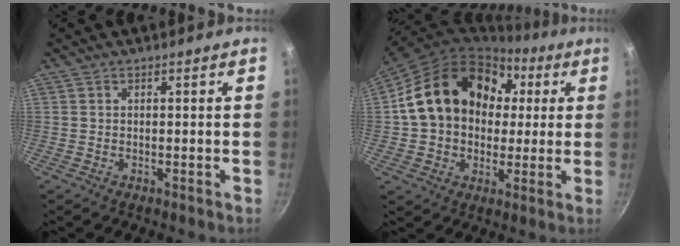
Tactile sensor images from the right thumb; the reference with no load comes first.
{"total": 21.6, "force": [3.8, 17.0, 12.7], "torque": [-0.195, 0.039, 0.059]}